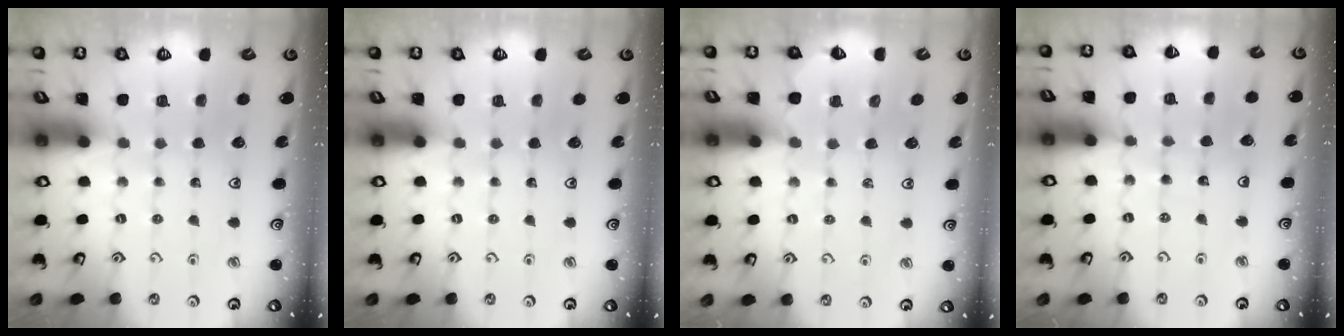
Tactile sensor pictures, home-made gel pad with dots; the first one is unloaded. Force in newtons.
{"total": 0.0}
{"total": 4.2, "press": 4.0, "slide": 1.2}
{"total": 3.9, "press": 3.8, "slide": 1.1}